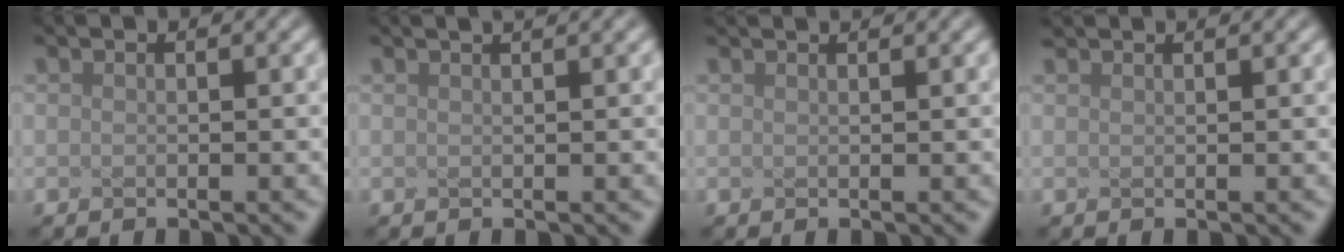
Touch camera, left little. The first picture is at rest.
{"total": 2.5, "force": [1.6, 1.0, 1.6], "torque": [0.001, 0.014, -0.010]}
{"total": 1.7, "force": [1.5, 0.5, 0.7], "torque": [-0.001, 0.007, 0.002]}
{"total": 1.2, "force": [1.1, 0.2, 0.2], "torque": [-0.001, 0.004, 0.012]}